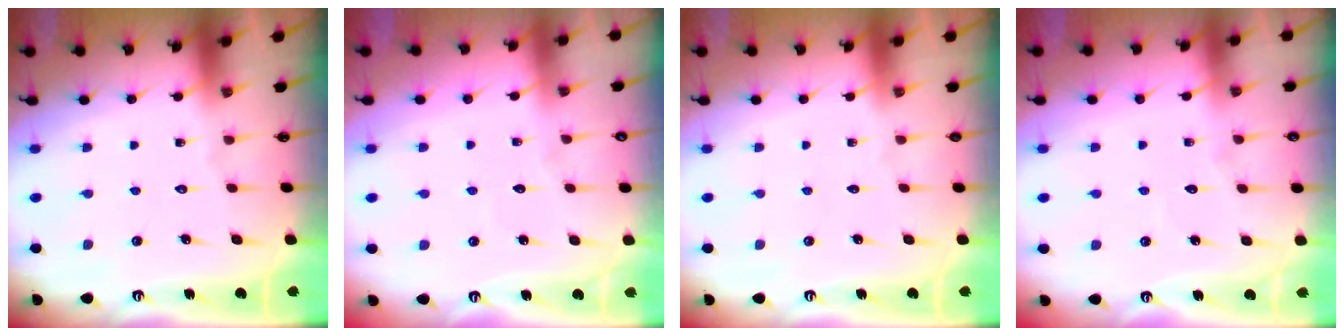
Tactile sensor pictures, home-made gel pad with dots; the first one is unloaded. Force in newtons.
{"total": 2.5, "press": 2.5, "slide": 0.3}
{"total": 0.0}
{"total": 3.4, "press": 3.3, "slide": 0.4}